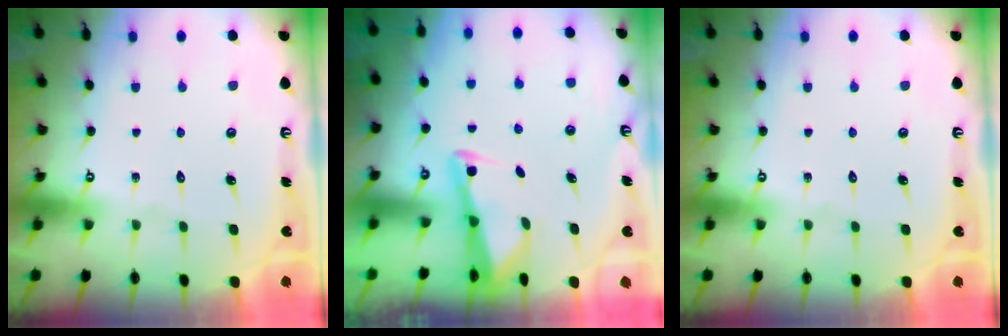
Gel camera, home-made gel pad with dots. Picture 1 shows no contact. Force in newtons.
{"total": 2.7, "press": 2.7, "slide": 0.2}
{"total": 0.0}